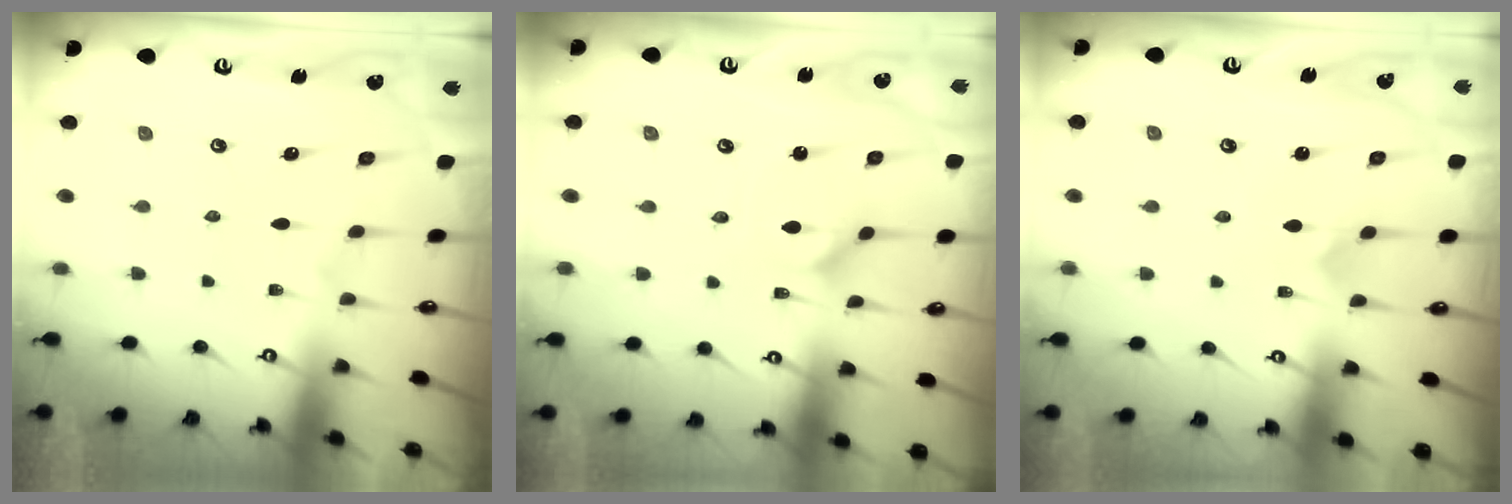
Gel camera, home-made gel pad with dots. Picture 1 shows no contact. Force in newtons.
{"total": 2.6, "press": 2.6, "slide": 0.4}
{"total": 2.7, "press": 2.7, "slide": 0.3}